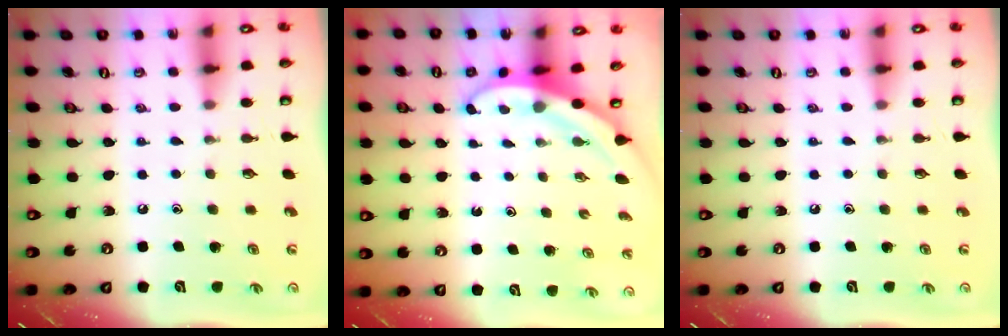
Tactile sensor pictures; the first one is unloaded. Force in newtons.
{"total": 3.5, "press": 3.5, "slide": 0.1}
{"total": 0.0}